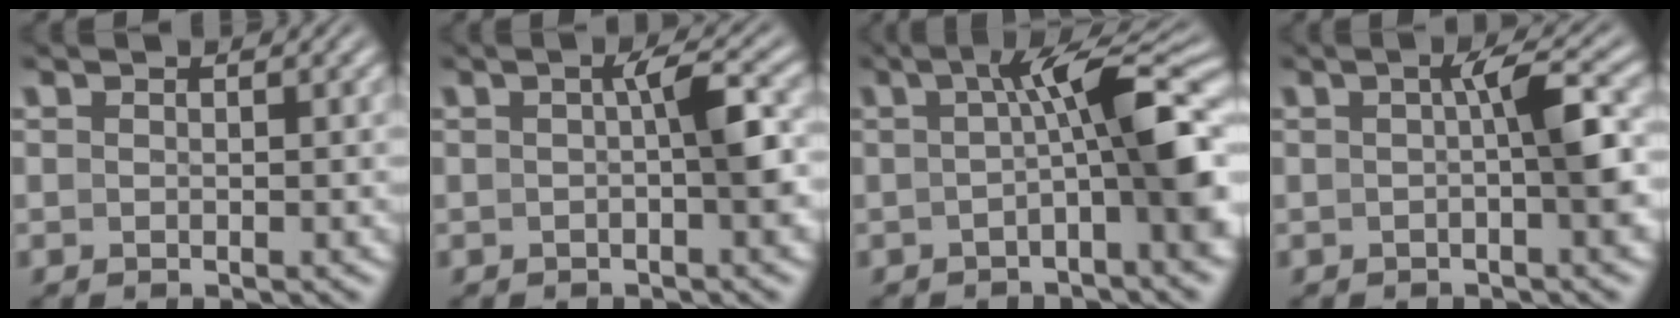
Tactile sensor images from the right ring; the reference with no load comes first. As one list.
[{"total": 2.9, "force": [-0.4, 0.0, 2.9], "torque": [-0.040, 0.002, -0.003]}, {"total": 6.9, "force": [-0.6, 1.1, 6.8], "torque": [-0.103, 0.006, -0.004]}, {"total": 3.5, "force": [-0.4, 0.0, 3.5], "torque": [-0.049, 0.005, -0.005]}]